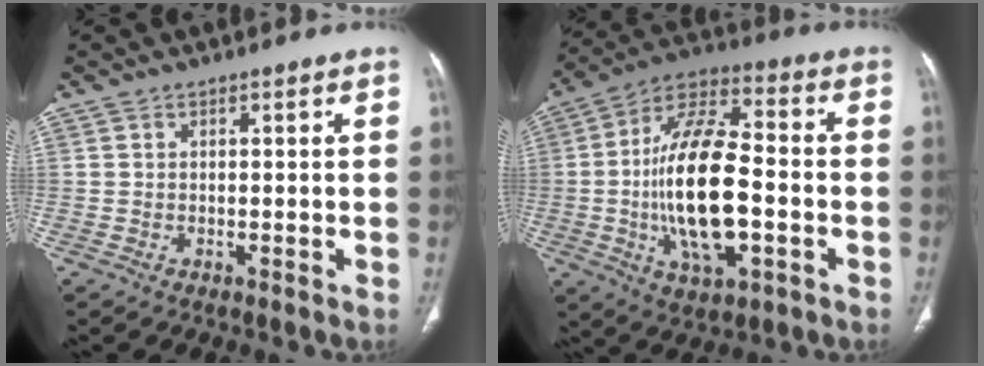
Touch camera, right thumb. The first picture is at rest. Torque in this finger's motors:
{"motor_torque": [2.34, 2.16, 2.39, -0.38, 0.71]}